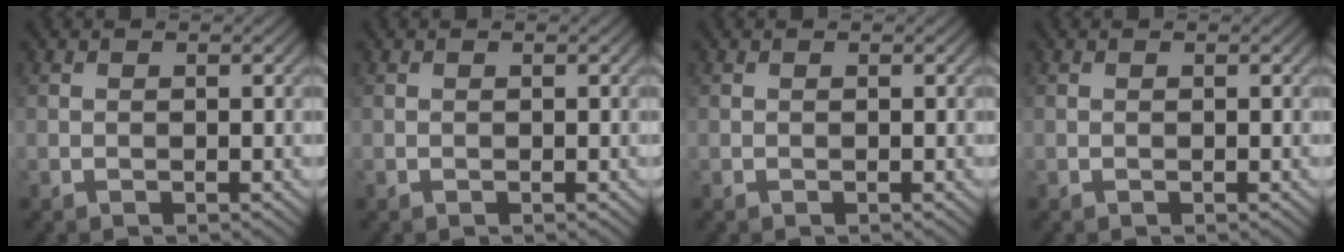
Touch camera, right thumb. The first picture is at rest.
{"total": 0.0}
{"total": 0.0}
{"total": 0.0}